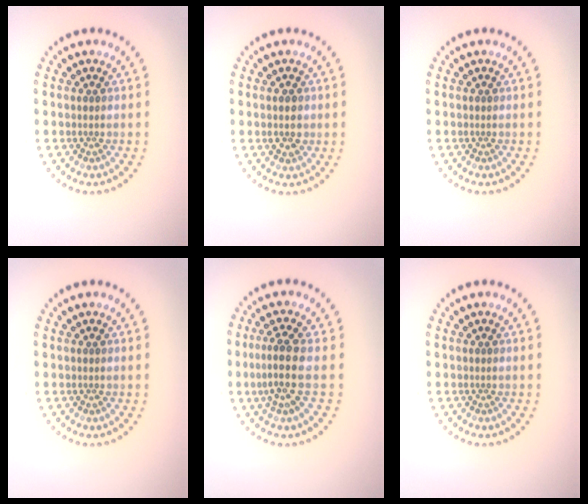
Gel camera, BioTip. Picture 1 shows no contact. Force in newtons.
{"total": 1.4, "press": 1.4, "slide": 0.1}
{"total": 0.0}
{"total": 0.0}
{"total": 3.1, "press": 2.5, "slide": 1.9}
{"total": 0.0}